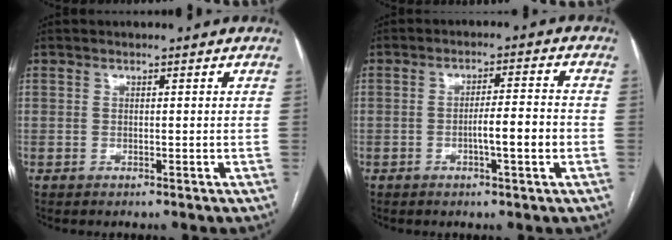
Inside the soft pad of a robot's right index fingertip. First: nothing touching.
{"total": 5.6, "force": [-1.6, 0.3, 5.3], "torque": [-0.086, 0.005, -0.024]}